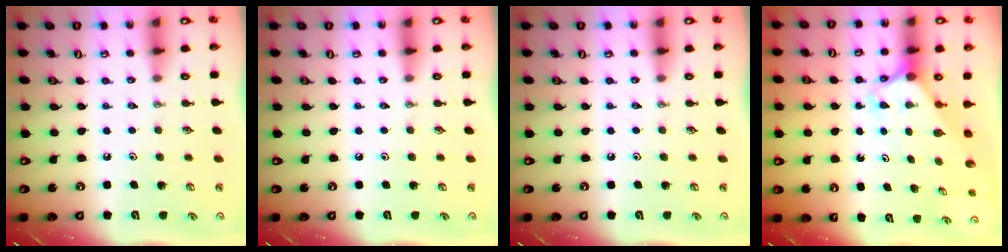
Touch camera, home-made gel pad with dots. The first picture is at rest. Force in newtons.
{"total": 0.0}
{"total": 0.0}
{"total": 2.4, "press": 2.4, "slide": 0.2}